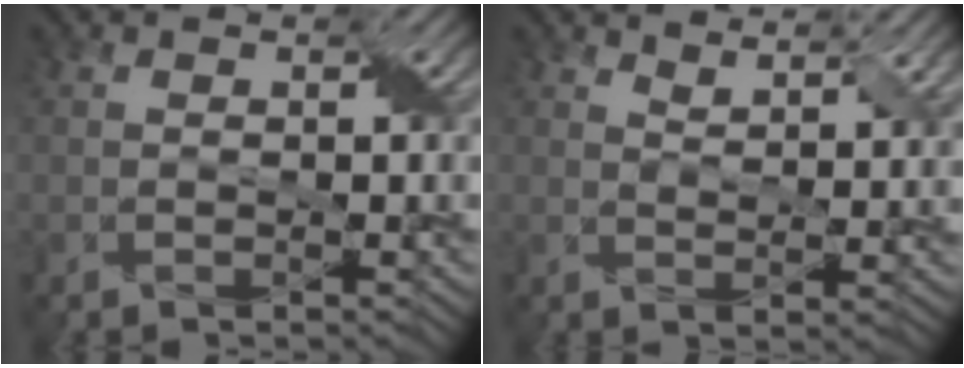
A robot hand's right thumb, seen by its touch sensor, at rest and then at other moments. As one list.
[{"total": 3.9, "force": [3.2, 0.9, 2.0], "torque": [-0.039, -0.004, 0.059]}]